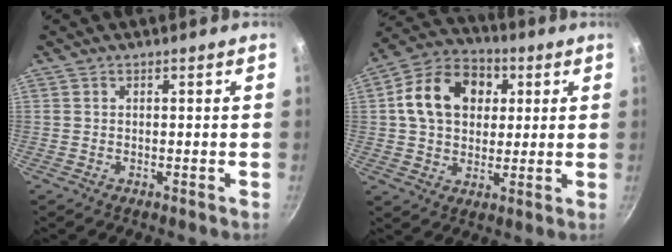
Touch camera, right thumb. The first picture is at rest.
{"total": 15.1, "force": [3.5, 11.4, 9.4], "torque": [-0.137, 0.016, 0.044]}